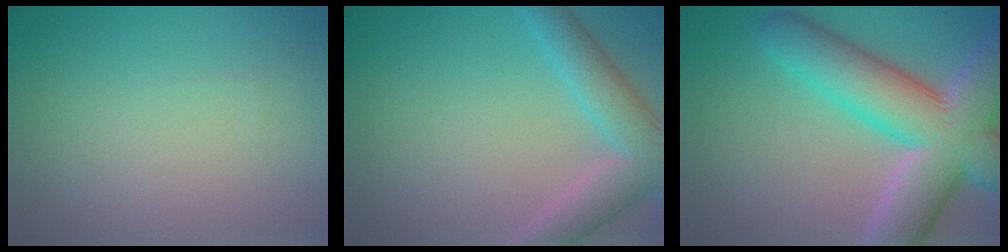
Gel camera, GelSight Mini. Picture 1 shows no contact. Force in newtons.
{"total": 5.4, "press": 5.4, "slide": 0.2}
{"total": 11.9, "press": 11.9, "slide": 0.6}